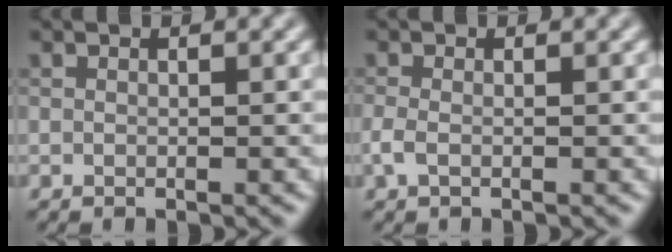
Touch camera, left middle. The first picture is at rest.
{"total": 1.3, "force": [-0.4, 0.6, 1.1], "torque": [-0.028, -0.001, -0.013]}